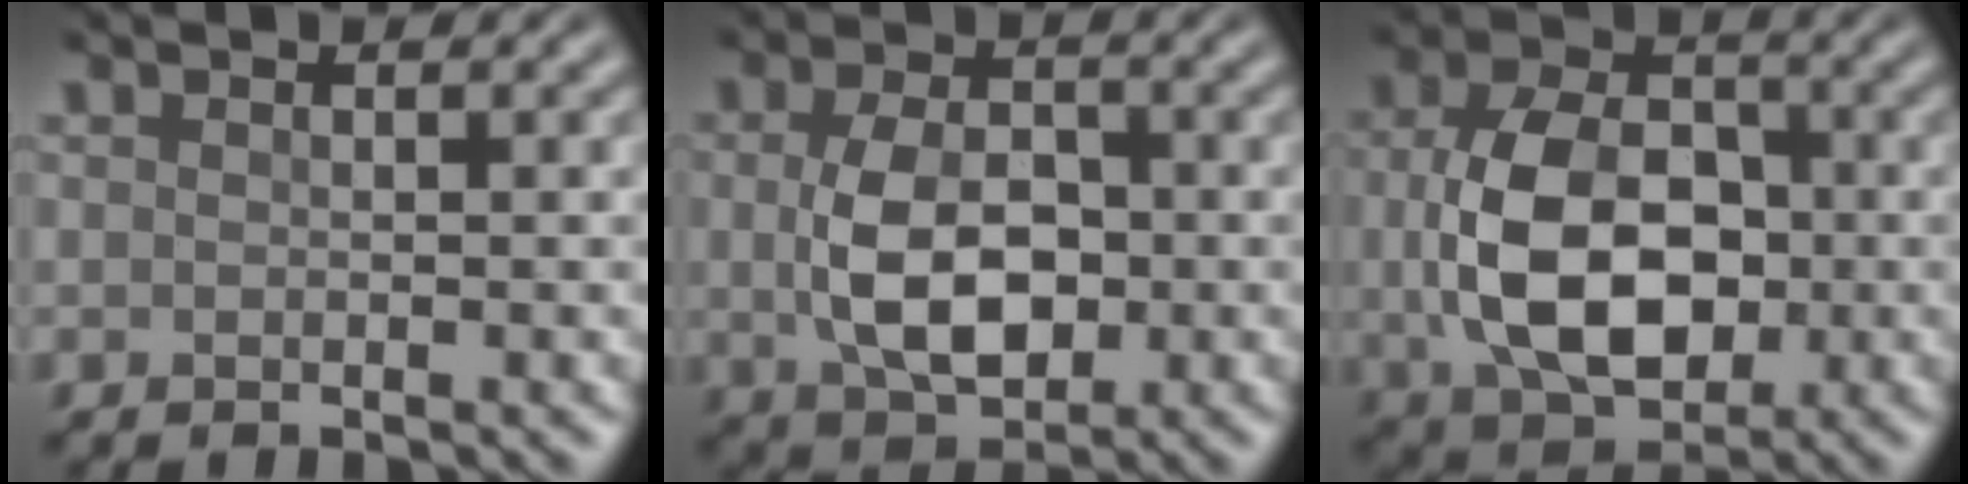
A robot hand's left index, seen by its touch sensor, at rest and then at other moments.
{"total": 6.2, "force": [-0.4, 3.9, 4.8], "torque": [-0.100, -0.008, -0.004]}
{"total": 9.6, "force": [-0.5, 6.5, 7.1], "torque": [-0.152, -0.010, -0.003]}